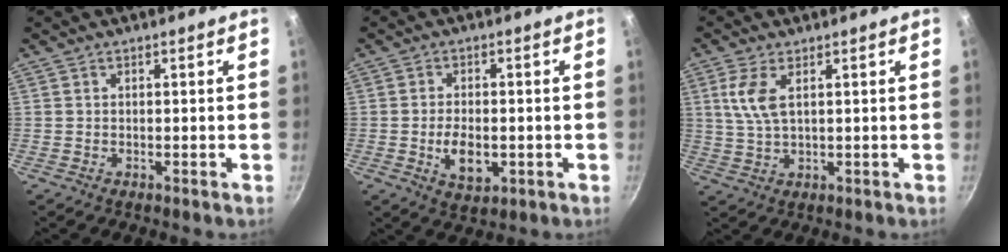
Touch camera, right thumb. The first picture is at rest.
{"total": 6.7, "force": [-1.4, 3.8, 5.3], "torque": [-0.084, 0.000, -0.017]}
{"total": 5.9, "force": [1.9, 2.5, 4.9], "torque": [-0.106, -0.004, 0.041]}